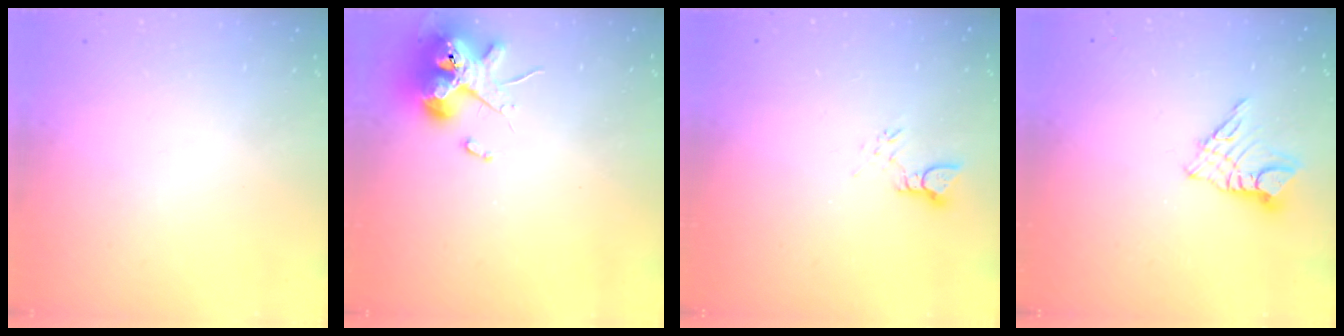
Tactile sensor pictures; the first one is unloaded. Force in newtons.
{"total": 11.6, "press": 11.5, "slide": 1.7}
{"total": 2.3, "press": 2.3, "slide": 0.2}
{"total": 8.0, "press": 8.0, "slide": 0.7}